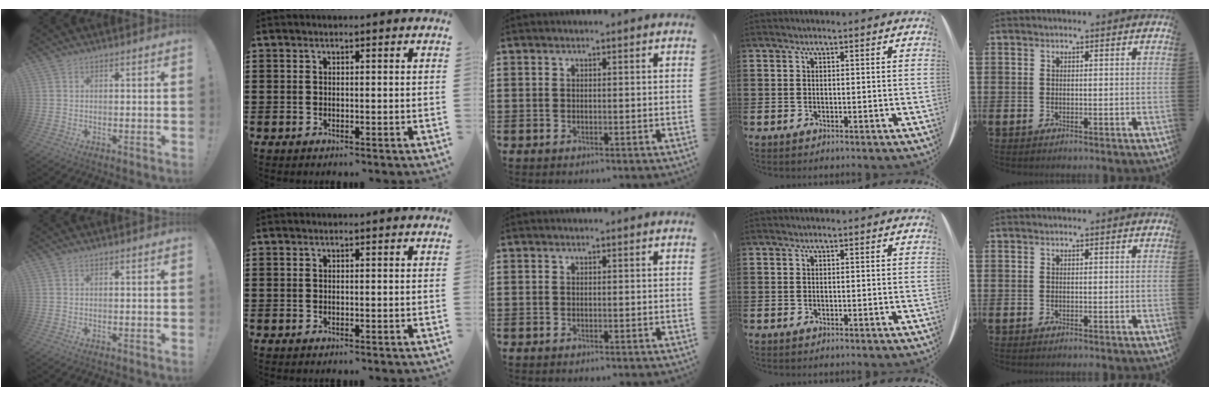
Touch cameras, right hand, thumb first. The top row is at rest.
{}